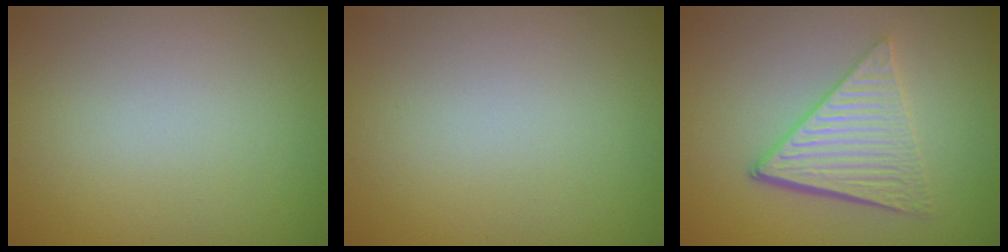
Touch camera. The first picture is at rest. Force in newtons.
{"total": 0.0}
{"total": 4.9, "press": 3.7, "slide": 3.3}